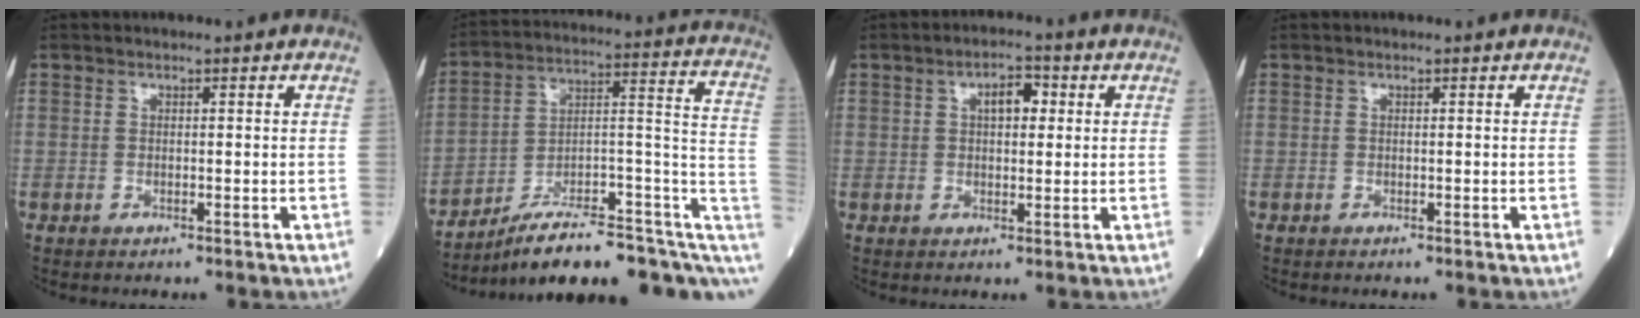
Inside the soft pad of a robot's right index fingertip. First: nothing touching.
{"total": 19.9, "force": [-13.0, 5.8, 14.0], "torque": [-0.134, 0.067, -0.187]}
{"total": 4.2, "force": [1.2, 1.9, 3.5], "torque": [-0.055, 0.011, 0.017]}
{"total": 0.0}